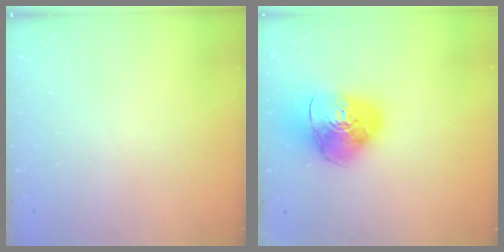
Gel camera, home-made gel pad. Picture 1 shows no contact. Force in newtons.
{"total": 14.3, "press": 14.2, "slide": 1.9}